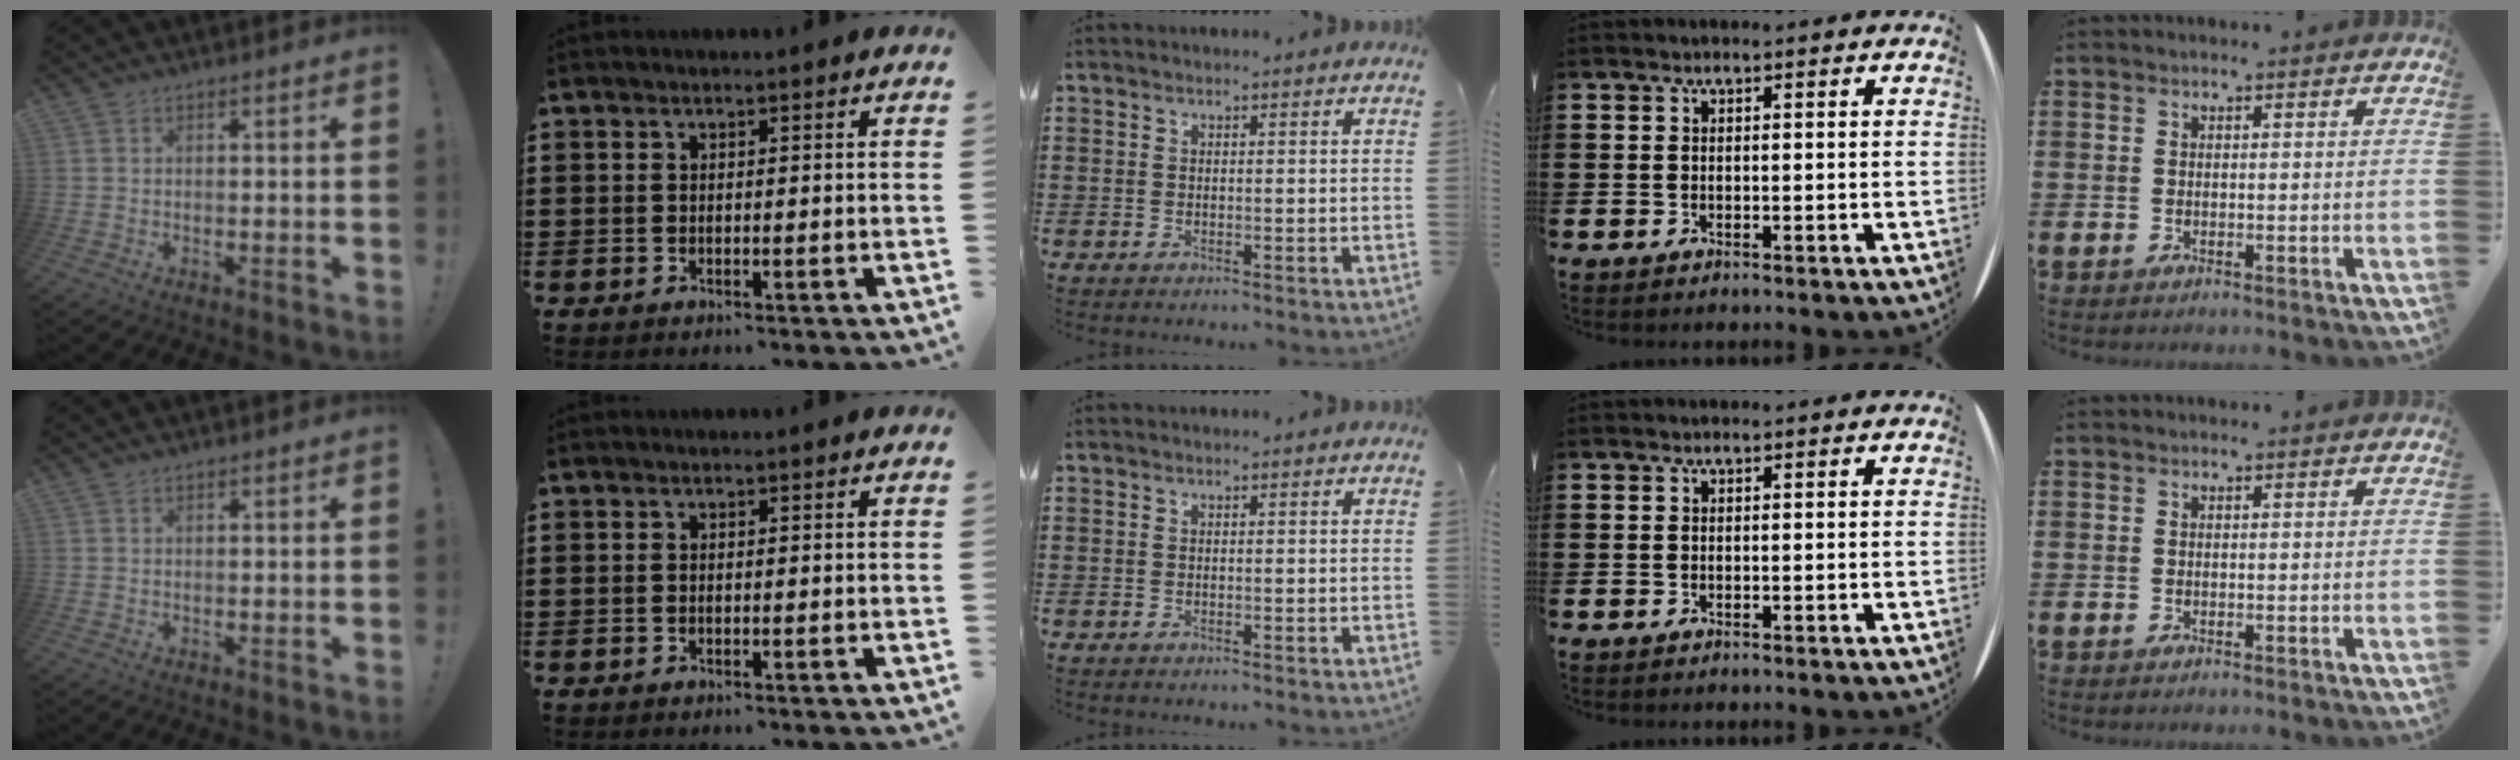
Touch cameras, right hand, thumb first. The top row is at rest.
{}